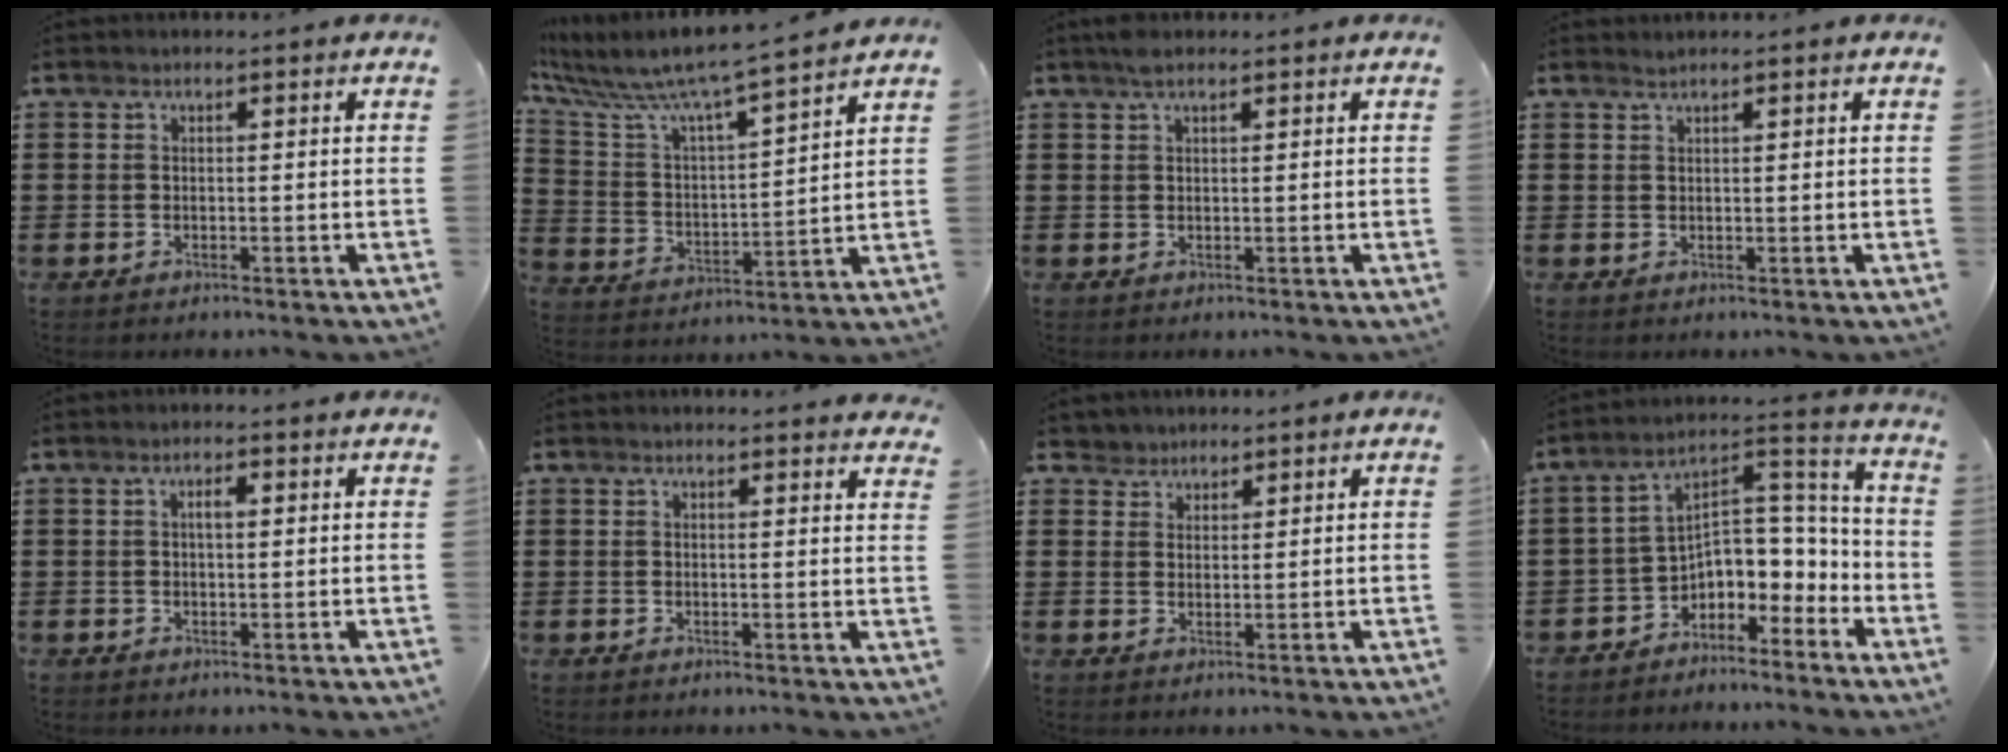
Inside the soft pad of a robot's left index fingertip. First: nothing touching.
{"total": 7.9, "force": [7.1, 0.3, 3.4], "torque": [-0.100, -0.053, 0.114]}
{"total": 1.9, "force": [1.4, 0.6, 1.1], "torque": [-0.026, 0.002, 0.026]}
{"total": 0.7, "force": [0.7, -0.1, 0.0], "torque": [-0.002, -0.002, 0.015]}
{"total": 1.7, "force": [0.5, 0.7, 1.5], "torque": [-0.031, 0.007, 0.006]}
{"total": 1.8, "force": [1.8, 0.0, 0.2], "torque": [-0.001, -0.005, 0.032]}
{"total": 2.5, "force": [2.0, 1.4, -0.5], "torque": [-0.002, 0.010, 0.038]}
{"total": 5.7, "force": [-3.9, 3.8, 1.7], "torque": [-0.035, 0.000, -0.079]}